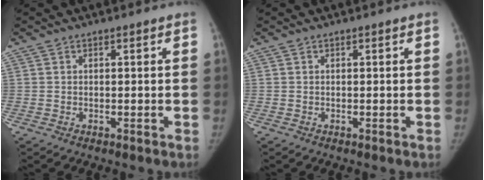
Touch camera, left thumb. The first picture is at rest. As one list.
[{"total": 0.0}]